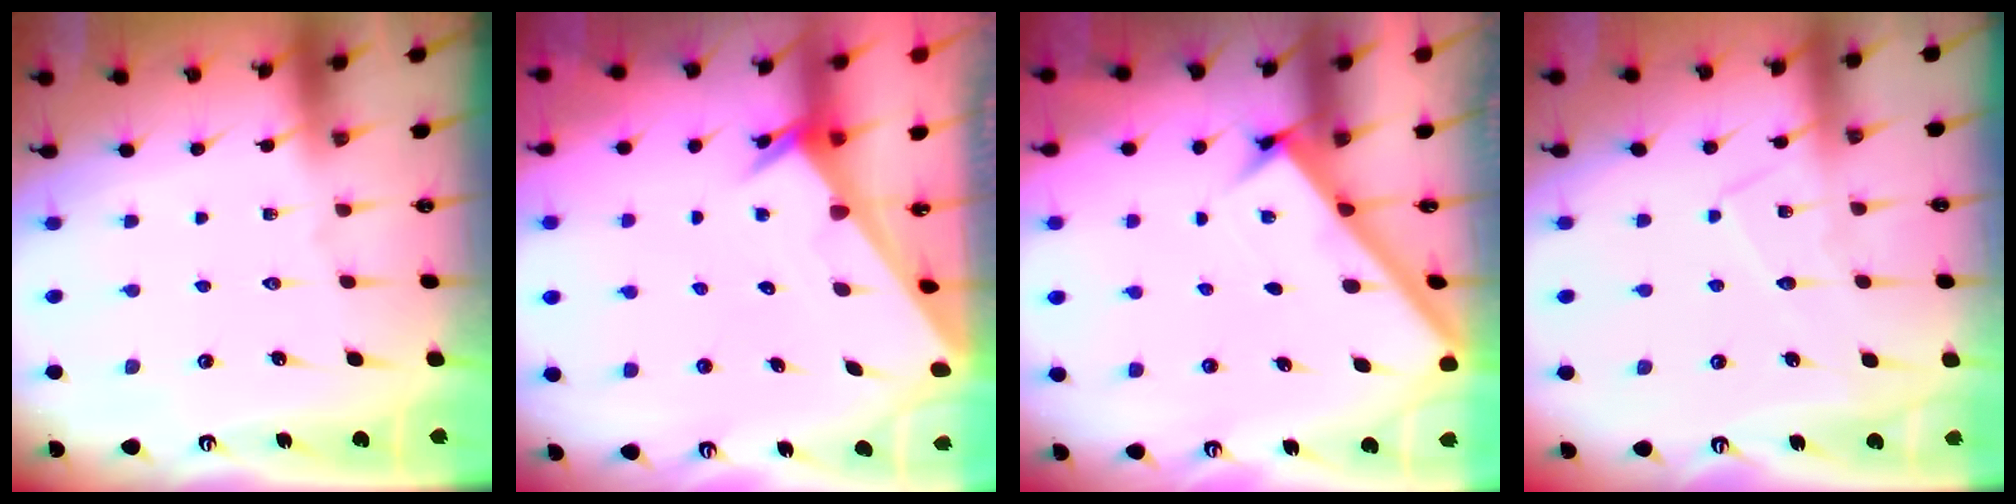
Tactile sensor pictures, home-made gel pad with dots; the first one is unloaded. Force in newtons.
{"total": 3.3, "press": 3.3, "slide": 0.3}
{"total": 2.8, "press": 2.8, "slide": 0.4}
{"total": 7.0, "press": 7.0, "slide": 0.5}